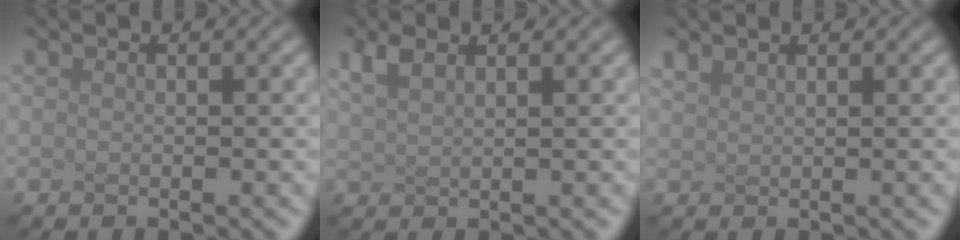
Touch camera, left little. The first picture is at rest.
{"total": 2.3, "force": [1.6, 0.8, 1.4], "torque": [-0.037, 0.008, 0.035]}
{"total": 1.1, "force": [1.0, 0.3, 0.2], "torque": [-0.009, 0.003, 0.023]}